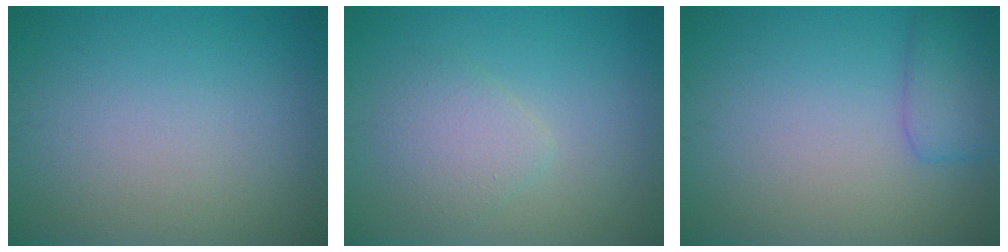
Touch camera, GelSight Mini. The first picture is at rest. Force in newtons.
{"total": 2.4, "press": 2.4, "slide": 0.2}
{"total": 2.9, "press": 2.9, "slide": 0.1}